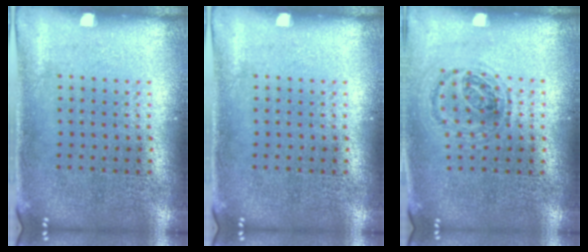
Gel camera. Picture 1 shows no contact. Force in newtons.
{"total": 0.0}
{"total": 0.9, "press": 0.9, "slide": 0.3}